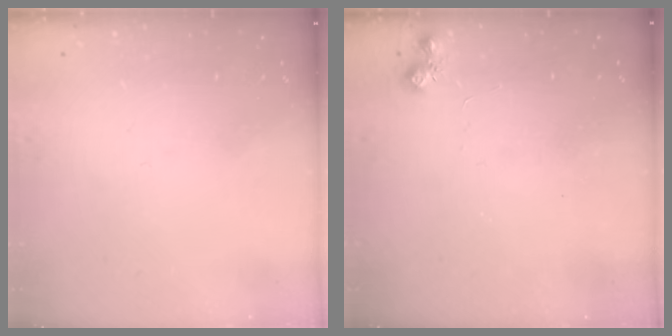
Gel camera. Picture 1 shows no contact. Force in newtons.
{"total": 6.3, "press": 6.3, "slide": 0.9}